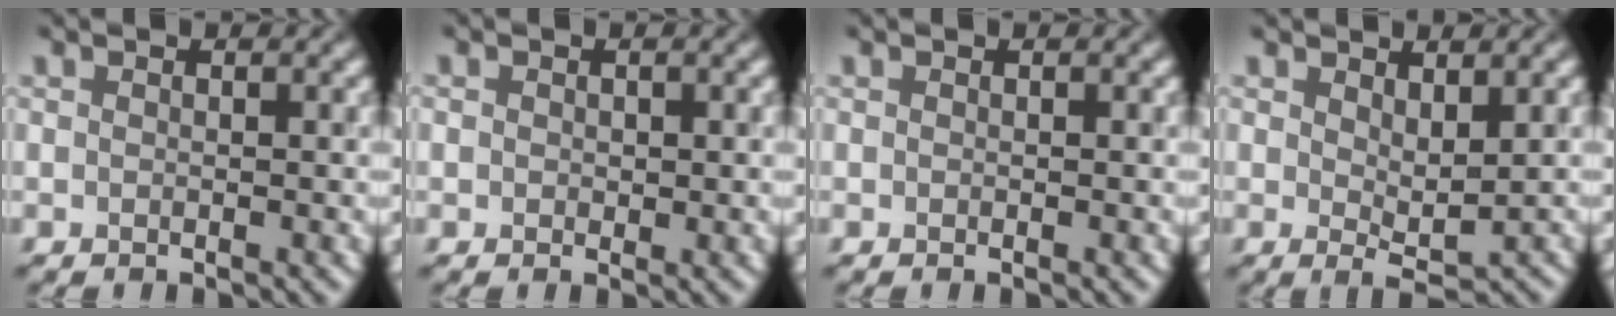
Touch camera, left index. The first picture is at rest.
{"total": 0.7, "force": [0.1, 0.6, 0.3], "torque": [-0.004, -0.002, 0.000]}
{"total": 0.0}
{"total": 2.4, "force": [1.2, 0.8, 1.9], "torque": [-0.034, -0.006, 0.023]}